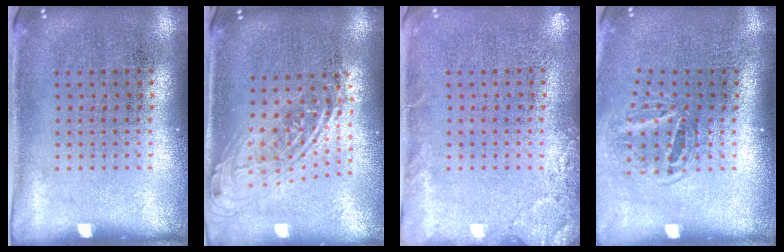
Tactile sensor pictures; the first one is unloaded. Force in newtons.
{"total": 2.0, "press": 1.5, "slide": 1.2}
{"total": 1.9, "press": 1.8, "slide": 0.3}
{"total": 1.8, "press": 1.2, "slide": 1.4}